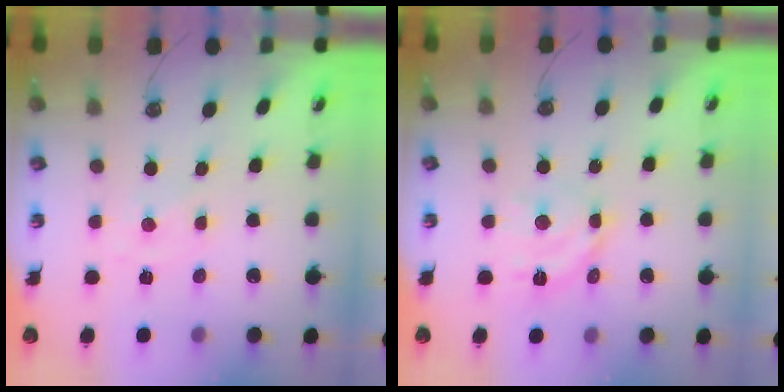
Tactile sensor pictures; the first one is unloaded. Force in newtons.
{"total": 11.4, "press": 11.3, "slide": 0.7}